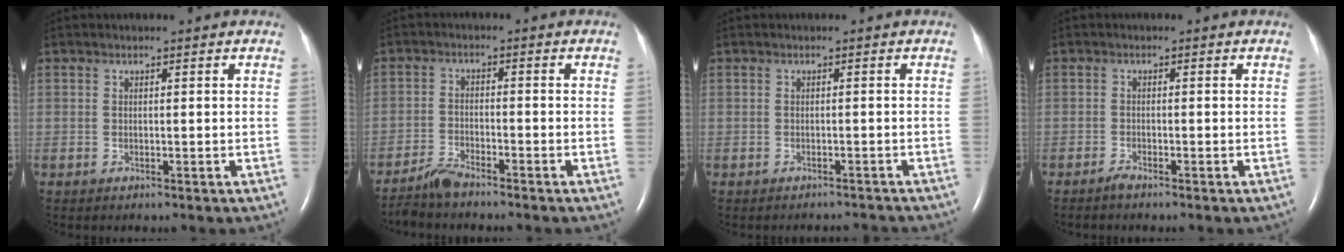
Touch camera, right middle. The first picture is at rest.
{"total": 3.8, "force": [-3.6, 0.0, 1.1], "torque": [-0.029, -0.018, -0.069]}
{"total": 3.4, "force": [-3.4, 0.5, 0.1], "torque": [0.001, -0.005, -0.037]}
{"total": 1.2, "force": [-1.1, -0.1, 0.4], "torque": [-0.015, -0.002, -0.022]}